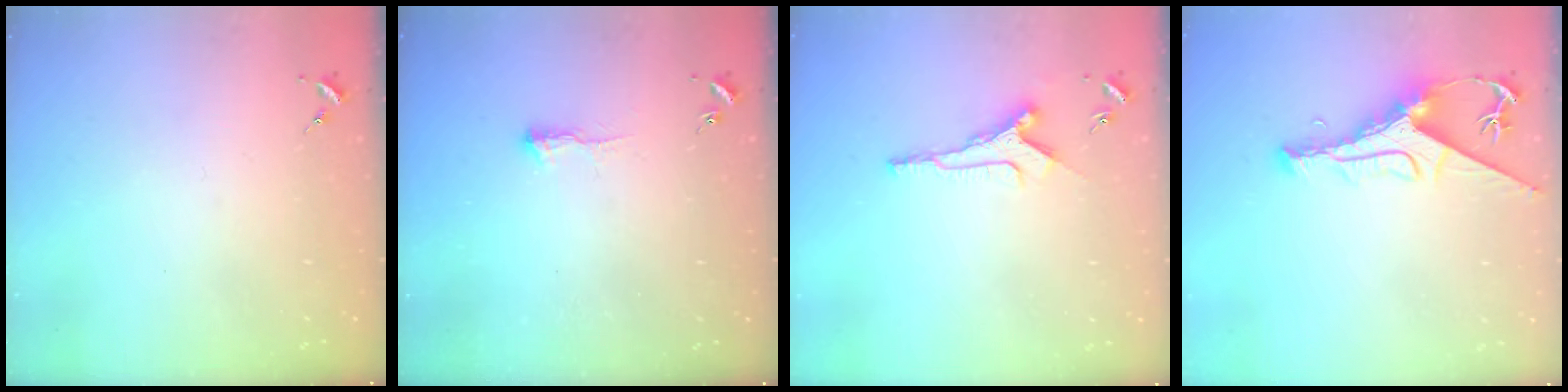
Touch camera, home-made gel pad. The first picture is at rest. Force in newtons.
{"total": 5.2, "press": 5.1, "slide": 0.7}
{"total": 8.4, "press": 8.4, "slide": 0.7}
{"total": 9.8, "press": 9.7, "slide": 1.4}